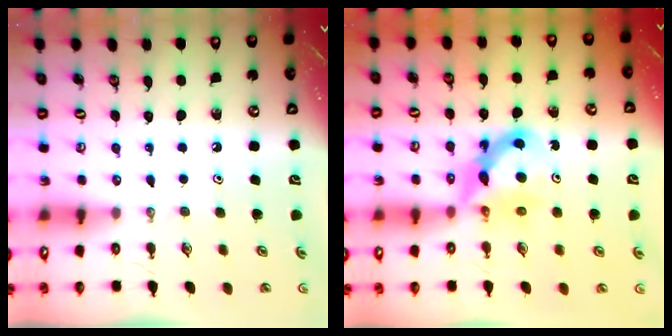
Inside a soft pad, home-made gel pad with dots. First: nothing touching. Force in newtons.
{"total": 6.9, "press": 6.8, "slide": 0.6}